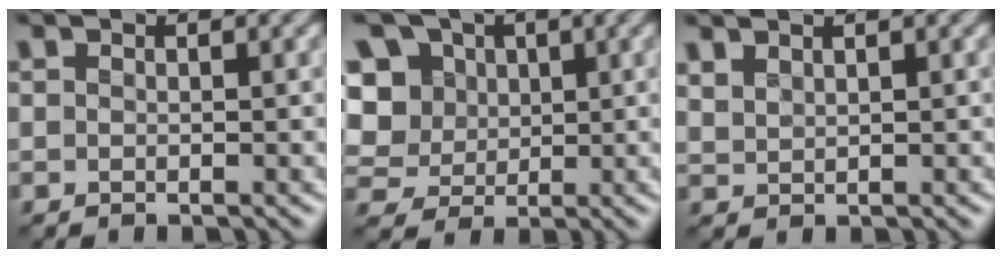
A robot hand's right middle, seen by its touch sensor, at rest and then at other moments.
{"total": 11.6, "force": [3.5, 9.7, 5.3], "torque": [-0.120, 0.036, 0.044]}
{"total": 1.3, "force": [1.1, 0.4, 0.6], "torque": [-0.015, 0.005, 0.028]}